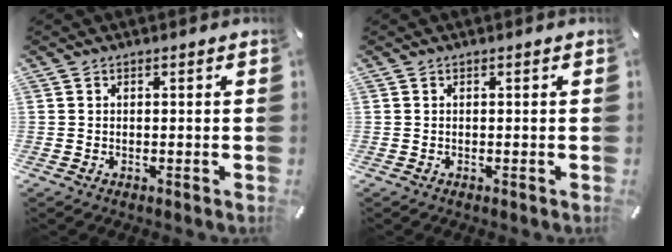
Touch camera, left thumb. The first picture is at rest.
{"total": 0.0}